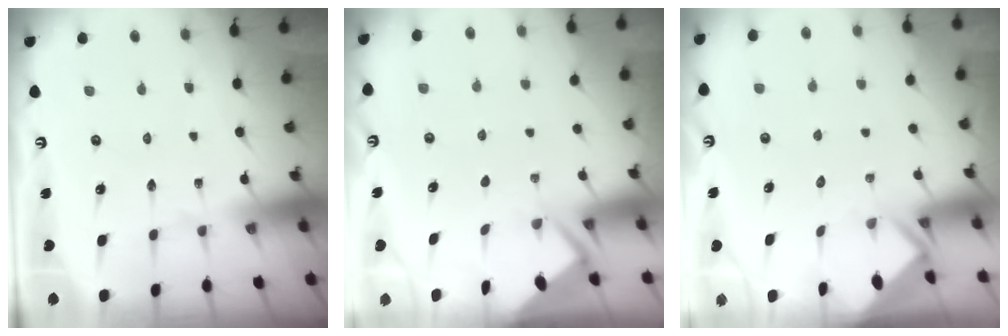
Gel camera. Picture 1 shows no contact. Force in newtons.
{"total": 2.7, "press": 2.6, "slide": 0.3}
{"total": 2.6, "press": 2.6, "slide": 0.1}